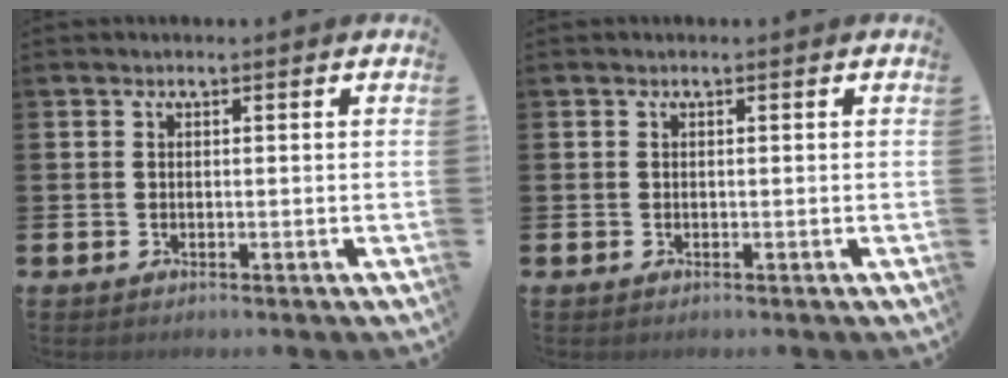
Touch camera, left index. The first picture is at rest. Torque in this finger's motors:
{"motor_torque": [0.00, 0.00, 0.00, 0.00]}